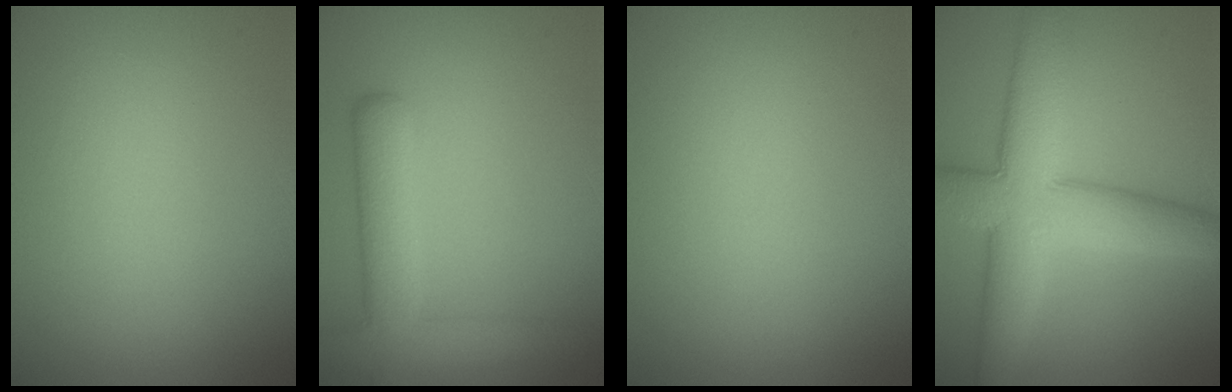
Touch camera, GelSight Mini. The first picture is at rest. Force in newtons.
{"total": 5.3, "press": 5.3, "slide": 0.4}
{"total": 0.0}
{"total": 9.2, "press": 9.2, "slide": 0.3}